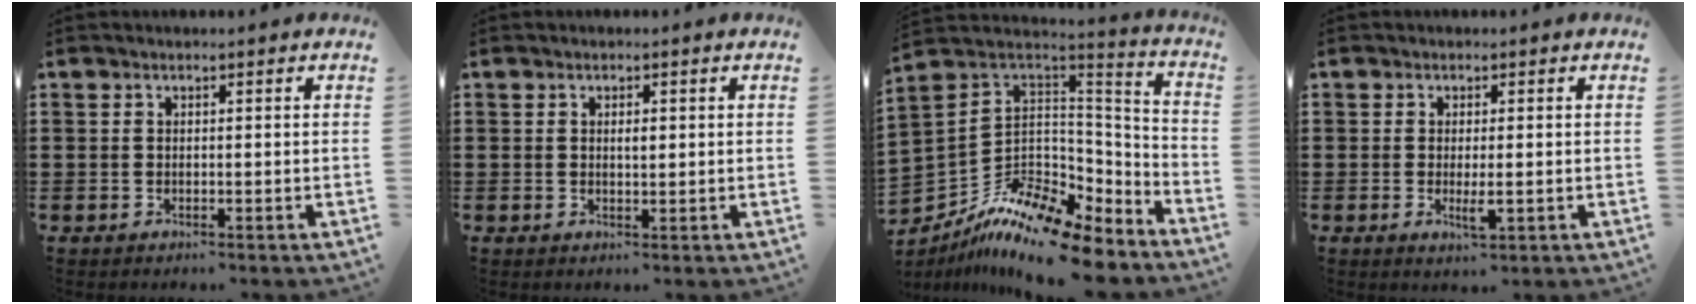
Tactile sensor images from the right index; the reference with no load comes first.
{"total": 1.3, "force": [0.2, 0.3, 1.2], "torque": [-0.024, 0.003, 0.002]}
{"total": 12.3, "force": [-9.2, 4.1, 7.1], "torque": [-0.141, 0.015, -0.169]}
{"total": 2.7, "force": [-0.6, 0.6, 2.6], "torque": [-0.051, -0.005, -0.012]}